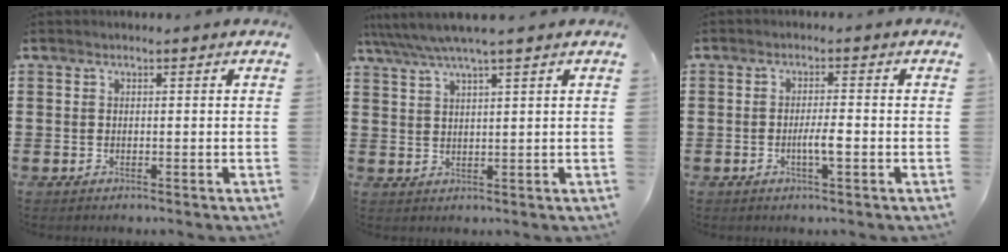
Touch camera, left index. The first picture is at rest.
{"total": 4.0, "force": [3.0, -0.2, 2.6], "torque": [-0.059, -0.008, 0.052]}
{"total": 3.1, "force": [-0.8, 0.4, 3.0], "torque": [-0.053, 0.000, -0.015]}